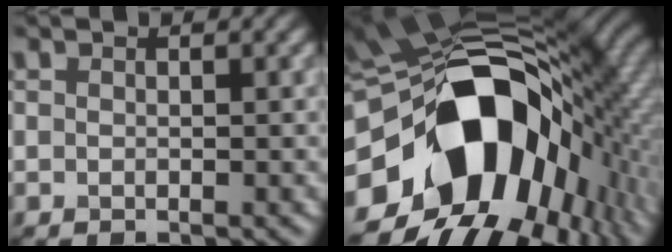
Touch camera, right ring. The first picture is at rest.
{"total": 19.7, "force": [-4.4, 13.4, 13.8], "torque": [-0.247, -0.022, -0.064]}